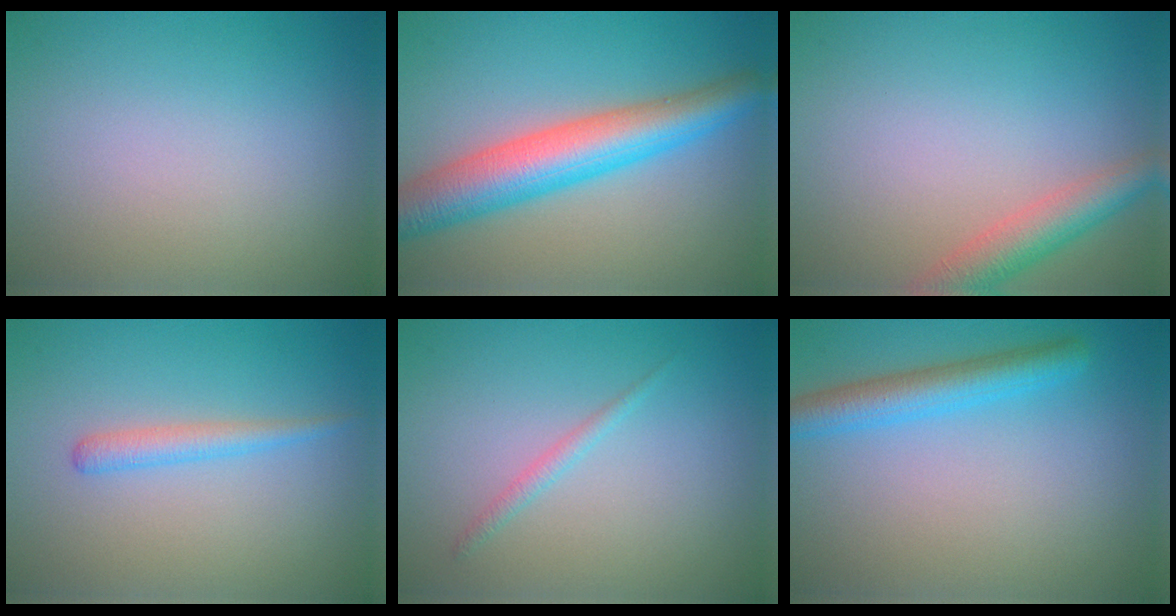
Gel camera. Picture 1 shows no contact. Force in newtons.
{"total": 7.5, "press": 7.5, "slide": 0.1}
{"total": 3.9, "press": 3.9, "slide": 0.3}
{"total": 1.8, "press": 1.8, "slide": 0.1}
{"total": 1.0, "press": 1.0, "slide": 0.1}
{"total": 3.7, "press": 3.7, "slide": 0.2}